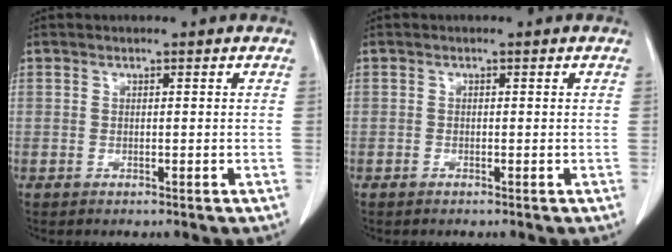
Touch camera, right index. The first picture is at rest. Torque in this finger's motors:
{"motor_torque": [0.11, -0.09, 0.01, 0.02]}